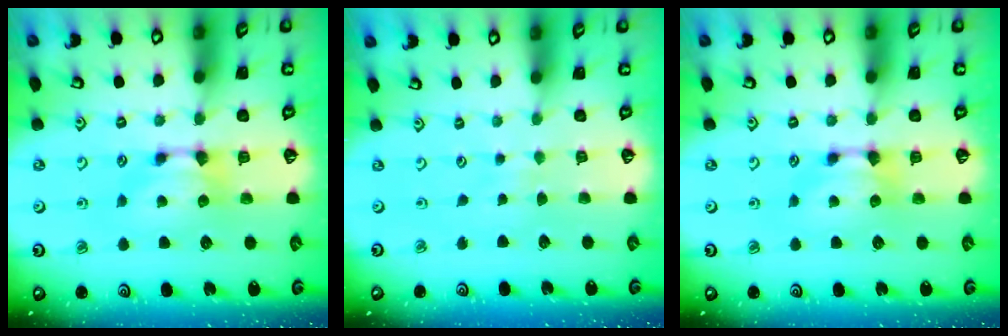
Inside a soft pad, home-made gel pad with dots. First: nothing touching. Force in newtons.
{"total": 4.3, "press": 4.3, "slide": 0.4}
{"total": 0.0}